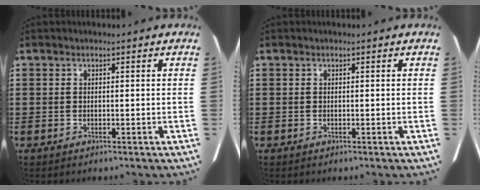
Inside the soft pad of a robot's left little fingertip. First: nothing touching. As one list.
[{"total": 0.0}]